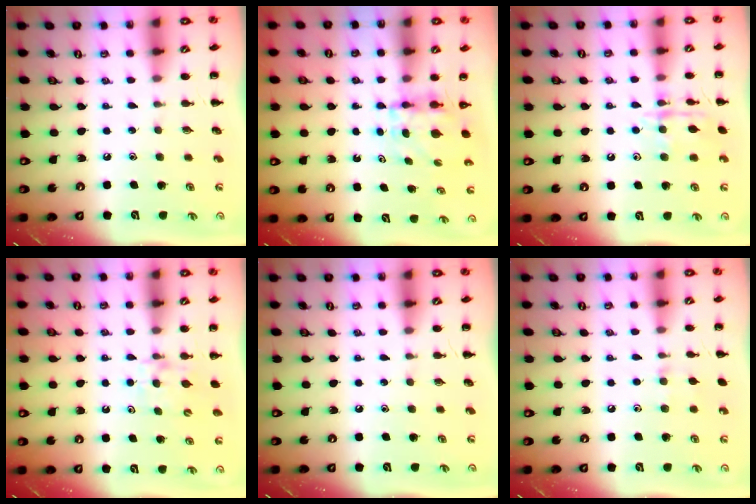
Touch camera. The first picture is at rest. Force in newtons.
{"total": 3.9, "press": 3.9, "slide": 0.3}
{"total": 11.1, "press": 11.1, "slide": 0.6}
{"total": 5.3, "press": 5.0, "slide": 1.7}
{"total": 0.0}
{"total": 6.2, "press": 5.9, "slide": 2.1}